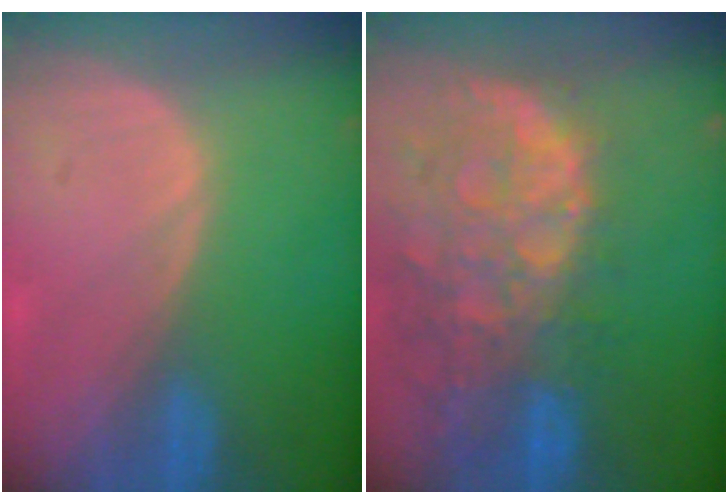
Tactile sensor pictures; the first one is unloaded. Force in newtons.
{"total": 13.8, "press": 11.1, "slide": 8.1}